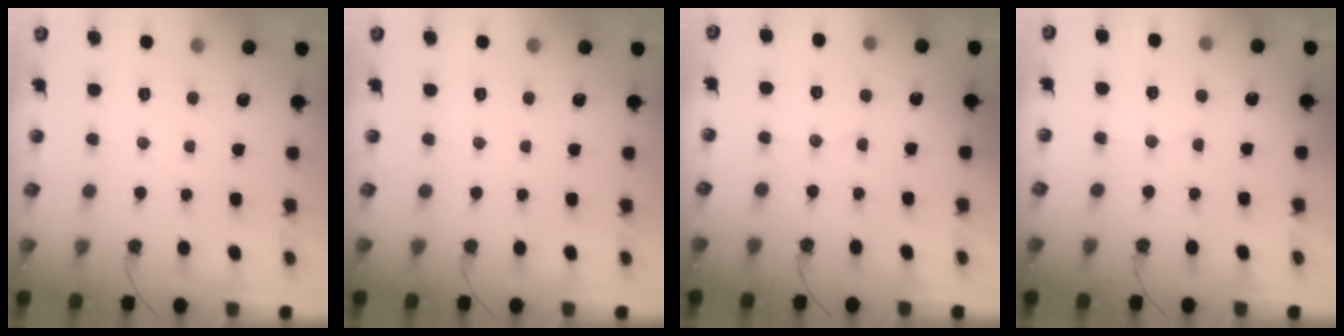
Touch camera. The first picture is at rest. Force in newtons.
{"total": 0.0}
{"total": 3.5, "press": 3.4, "slide": 0.7}
{"total": 3.8, "press": 3.4, "slide": 1.7}